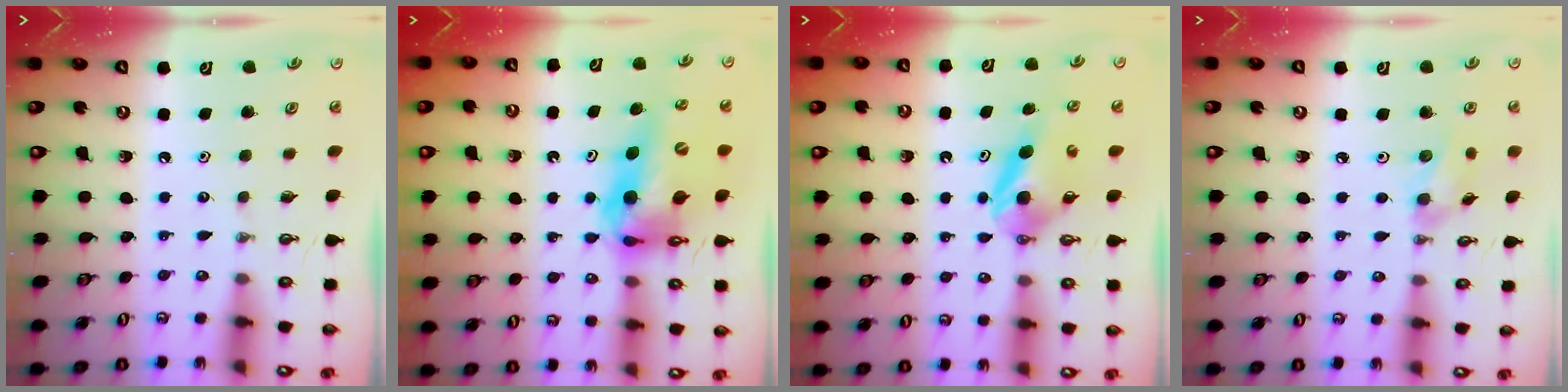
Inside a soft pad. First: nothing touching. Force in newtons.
{"total": 13.2, "press": 12.8, "slide": 3.4}
{"total": 5.6, "press": 5.5, "slide": 1.1}
{"total": 8.7, "press": 8.3, "slide": 2.6}